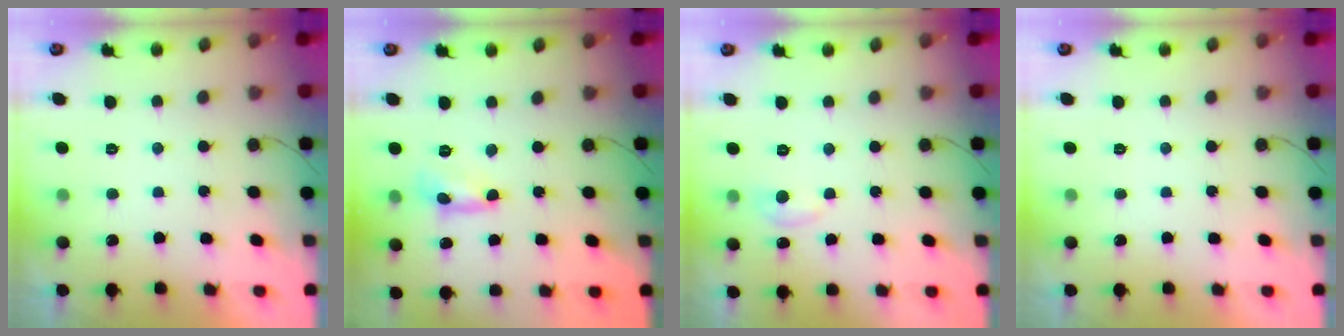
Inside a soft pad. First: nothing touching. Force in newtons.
{"total": 1.8, "press": 1.8, "slide": 0.2}
{"total": 5.5, "press": 5.4, "slide": 0.8}
{"total": 0.0}